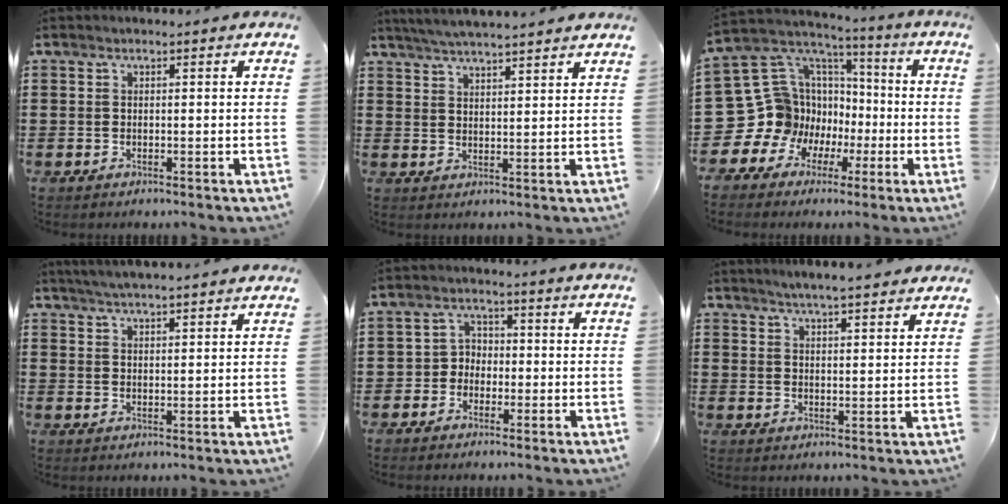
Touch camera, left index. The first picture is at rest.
{"total": 4.1, "force": [3.9, -0.5, 1.2], "torque": [-0.035, -0.013, 0.070]}
{"total": 13.1, "force": [-2.5, 12.6, 2.6], "torque": [-0.119, -0.023, -0.012]}
{"total": 3.3, "force": [3.2, -0.5, 0.7], "torque": [-0.023, -0.008, 0.057]}
{"total": 1.4, "force": [-0.6, 1.2, 0.3], "torque": [-0.010, 0.004, -0.016]}
{"total": 3.7, "force": [3.6, -0.4, 0.7], "torque": [-0.026, -0.013, 0.063]}